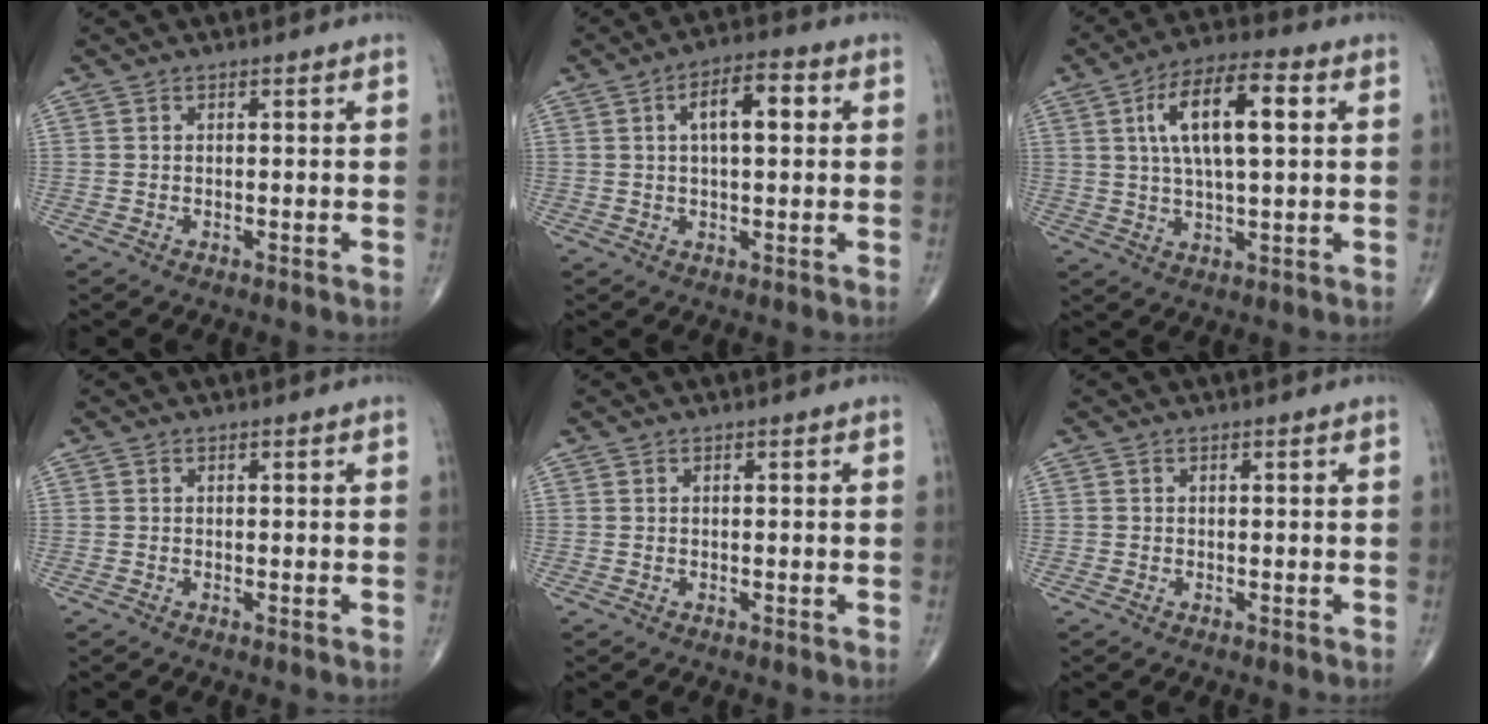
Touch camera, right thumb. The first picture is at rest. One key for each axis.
{"total": 7.8, "fx": 1.8, "fy": 3.2, "fz": 6.9, "tx": -0.103, "ty": 0.014, "tz": 0.023}
{"total": 13.6, "fx": 3.4, "fy": 4.9, "fz": 12.2, "tx": -0.212, "ty": 0.011, "tz": 0.053}
{"total": 0.0}
{"total": 0.0}
{"total": 0.0}